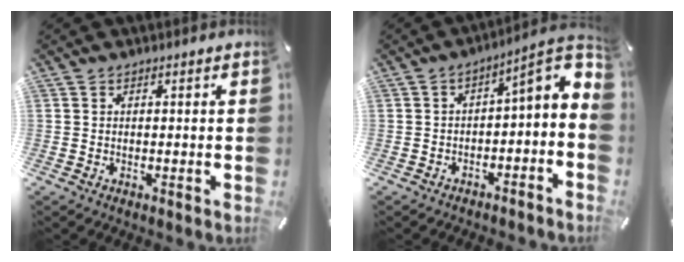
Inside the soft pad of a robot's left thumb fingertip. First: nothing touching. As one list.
[{"total": 7.8, "force": [0.8, 3.1, 7.1], "torque": [-0.088, -0.023, 0.003]}]